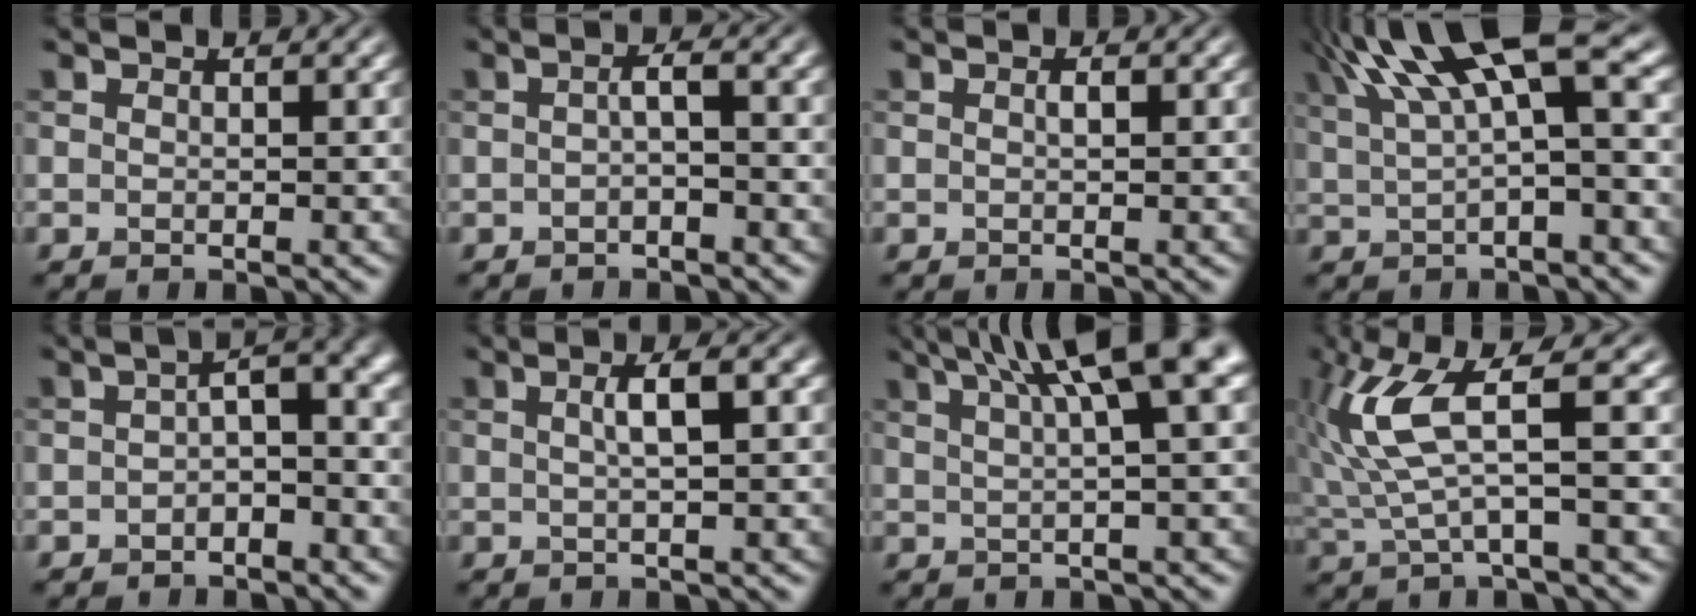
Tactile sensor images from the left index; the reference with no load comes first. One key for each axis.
{"total": 1.9, "fx": -0.6, "fy": 0.4, "fz": 1.8, "tx": -0.033, "ty": 0.008, "tz": -0.014}
{"total": 0.6, "fx": 0.0, "fy": 0.2, "fz": 0.6, "tx": -0.013, "ty": 0.002, "tz": -0.001}
{"total": 10.1, "fx": 4.5, "fy": 2.7, "fz": 8.6, "tx": -0.162, "ty": 0.030, "tz": 0.077}
{"total": 4.1, "fx": -0.7, "fy": 1.6, "fz": 3.7, "tx": -0.051, "ty": 0.011, "tz": -0.021}
{"total": 3.4, "fx": 0.4, "fy": 0.9, "fz": 3.2, "tx": -0.046, "ty": 0.016, "tz": 0.001}
{"total": 10.5, "fx": 4.7, "fy": 2.6, "fz": 9.0, "tx": -0.092, "ty": 0.038, "tz": 0.060}
{"total": 6.5, "fx": 1.2, "fy": 1.3, "fz": 6.2, "tx": -0.150, "ty": 0.008, "tz": 0.024}